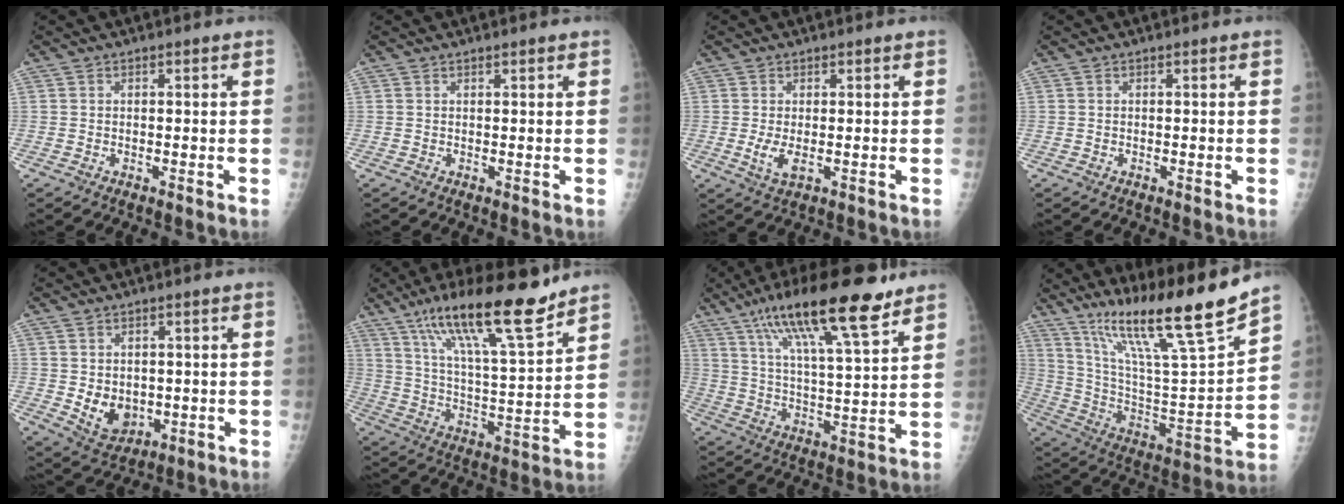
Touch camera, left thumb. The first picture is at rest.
{"total": 0.8, "force": [0.7, 0.2, 0.4], "torque": [-0.004, -0.001, 0.008]}
{"total": 3.1, "force": [-0.2, 1.4, 2.8], "torque": [-0.058, -0.010, 0.000]}
{"total": 0.0}
{"total": 6.7, "force": [-0.3, 5.3, 4.1], "torque": [-0.045, -0.012, 0.015]}
{"total": 20.5, "force": [14.5, 3.5, 14.1], "torque": [-0.221, -0.065, 0.248]}
{"total": 20.5, "force": [13.1, 4.5, 15.1], "torque": [-0.244, -0.036, 0.221]}
{"total": 24.3, "force": [17.6, 2.0, 16.7], "torque": [-0.252, -0.069, 0.312]}